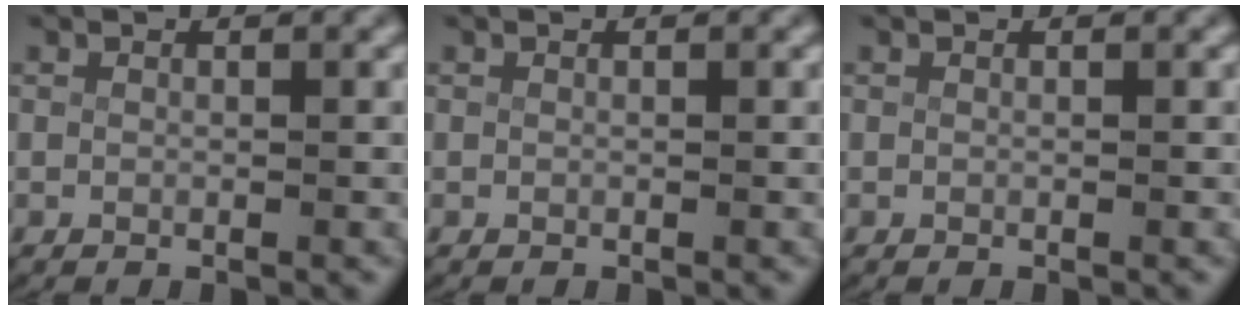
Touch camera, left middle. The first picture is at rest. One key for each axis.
{"total": 0.0}
{"total": 0.0}